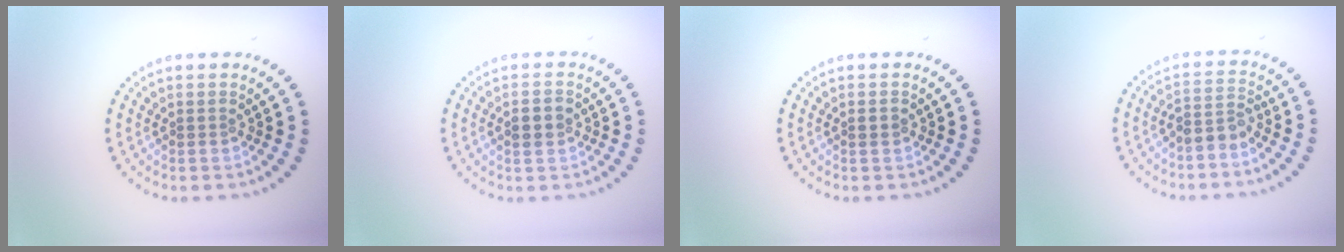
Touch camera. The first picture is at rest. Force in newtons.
{"total": 1.9, "press": 1.9, "slide": 0.2}
{"total": 0.8, "press": 0.8, "slide": 0.1}
{"total": 2.2, "press": 1.8, "slide": 1.2}